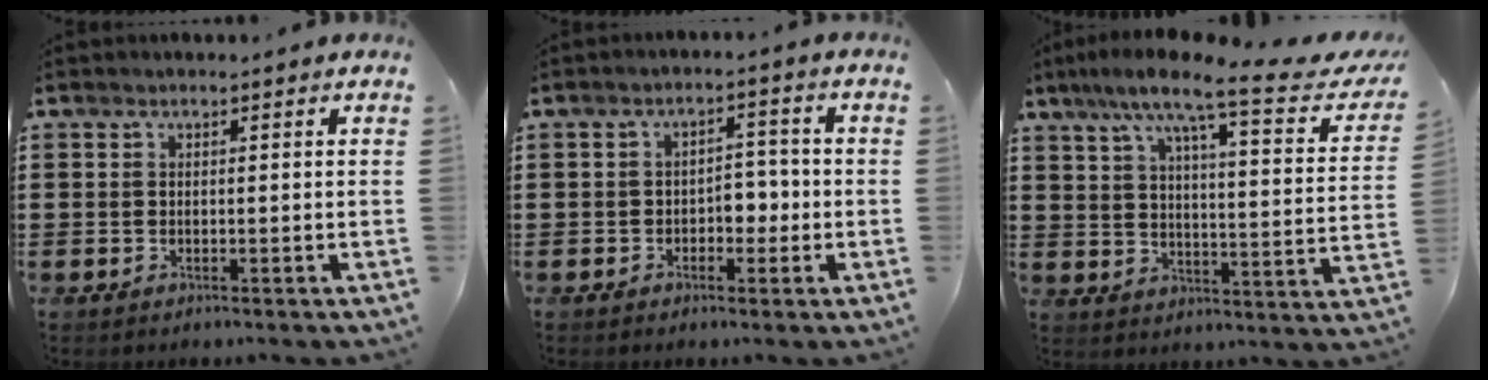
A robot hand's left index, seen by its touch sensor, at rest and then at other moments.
{"total": 3.7, "force": [-1.3, 2.4, 2.5], "torque": [-0.042, 0.004, -0.031]}
{"total": 10.5, "force": [7.7, 0.8, 7.1], "torque": [-0.142, -0.046, 0.115]}